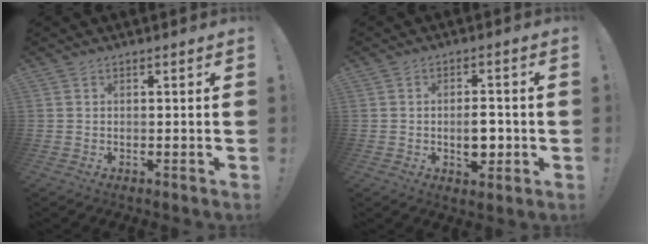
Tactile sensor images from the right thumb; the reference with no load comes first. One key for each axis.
{"total": 6.7, "fx": -1.2, "fy": 3.8, "fz": 5.4, "tx": -0.074, "ty": 0.002, "tz": -0.022}